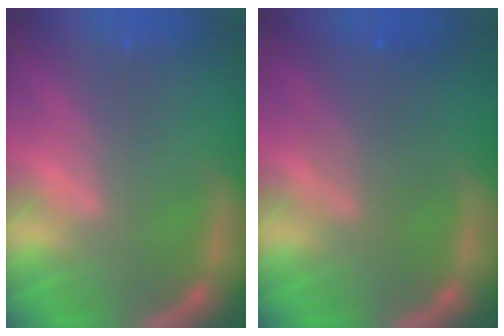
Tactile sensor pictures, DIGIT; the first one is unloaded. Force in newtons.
{"total": 4.0}